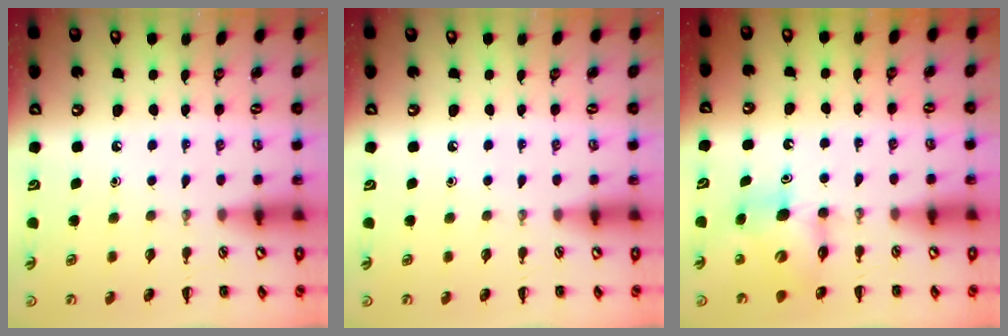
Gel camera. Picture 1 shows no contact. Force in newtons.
{"total": 0.0}
{"total": 6.9, "press": 6.9, "slide": 0.4}